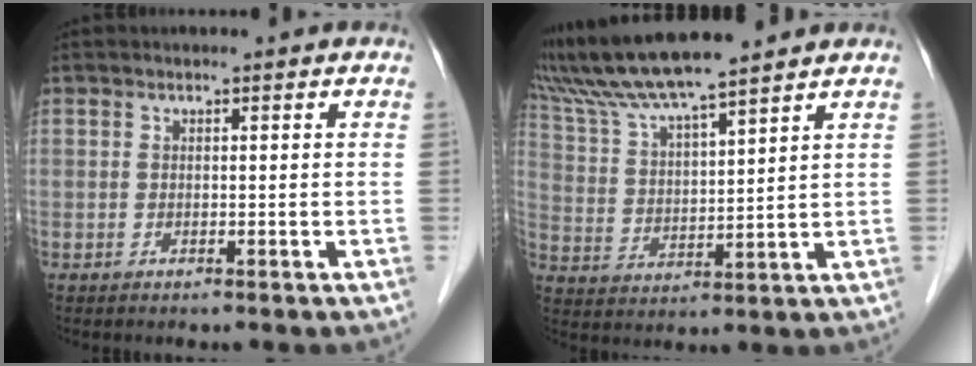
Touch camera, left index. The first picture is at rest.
{"total": 12.6, "force": [11.1, -0.2, 6.0], "torque": [-0.122, 0.026, 0.208]}